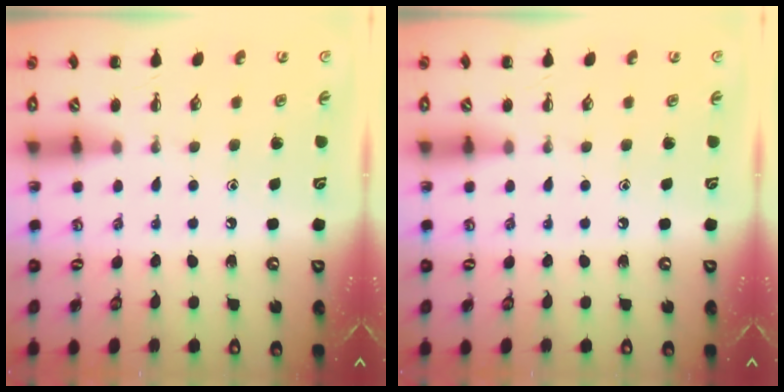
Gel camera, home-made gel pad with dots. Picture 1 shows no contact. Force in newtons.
{"total": 0.0}